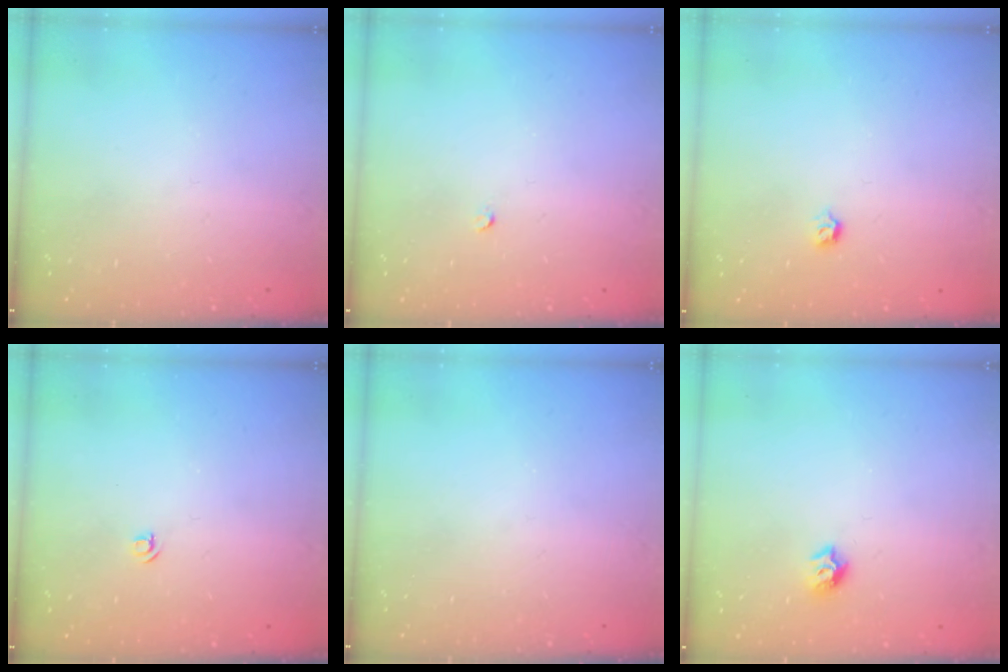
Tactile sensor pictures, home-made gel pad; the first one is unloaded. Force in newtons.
{"total": 2.0, "press": 2.0, "slide": 0.3}
{"total": 2.8, "press": 2.7, "slide": 0.8}
{"total": 3.5, "press": 3.4, "slide": 0.5}
{"total": 0.0}
{"total": 6.7, "press": 6.7, "slide": 0.8}